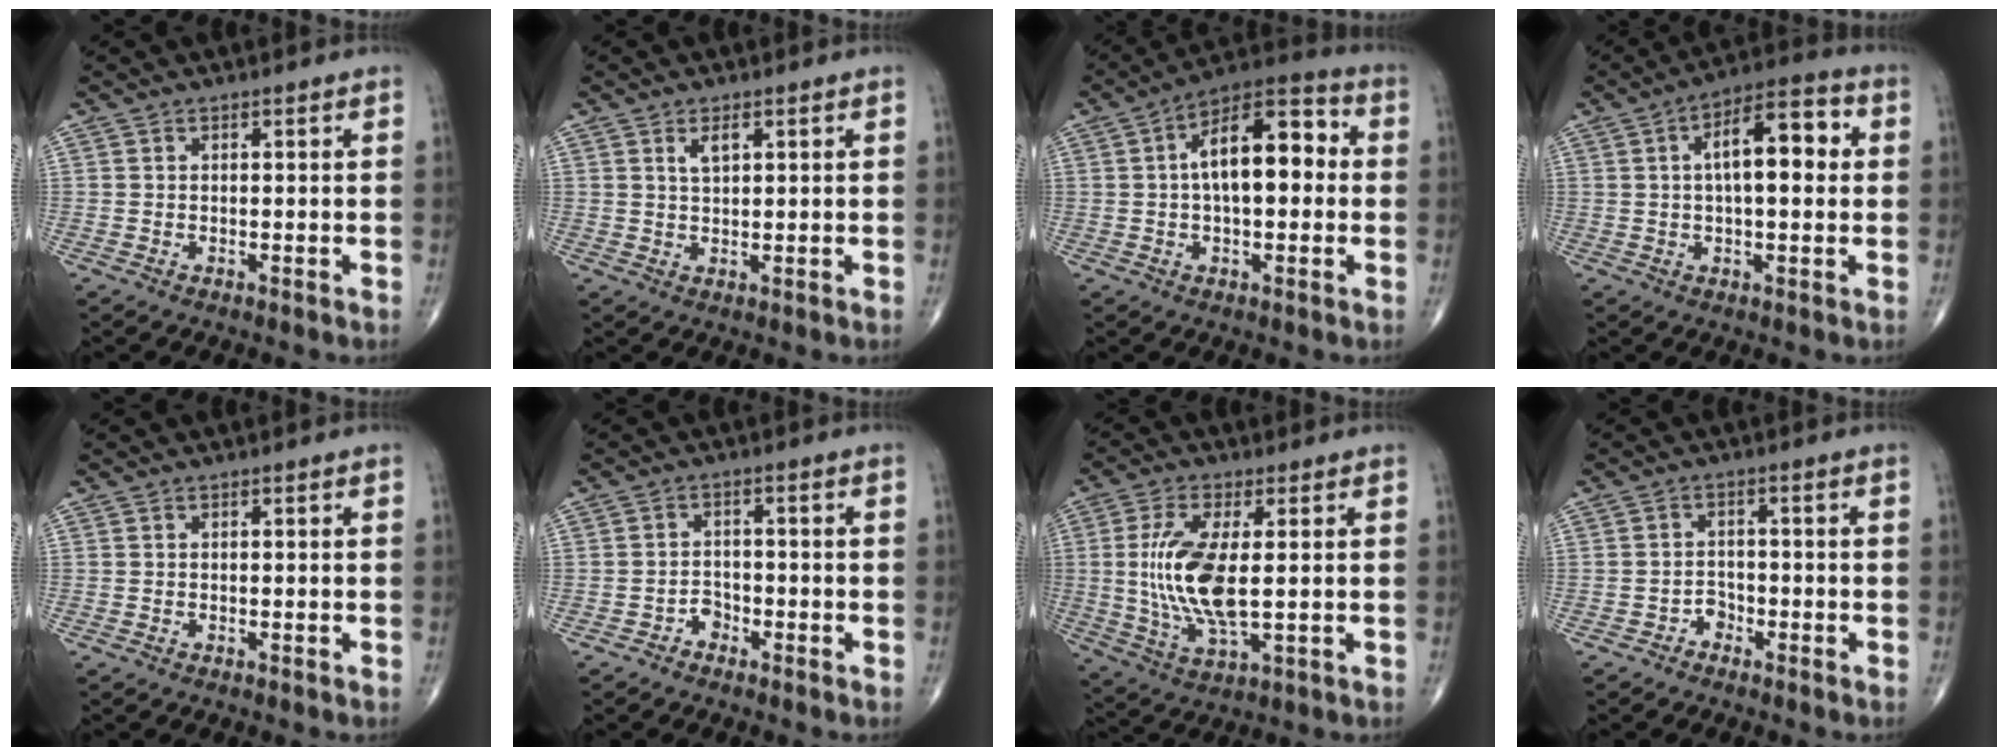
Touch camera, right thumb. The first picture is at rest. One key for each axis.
{"total": 2.6, "fx": 1.3, "fy": 1.1, "fz": 2.0, "tx": -0.036, "ty": -0.004, "tz": 0.026}
{"total": 14.7, "fx": 1.6, "fy": 7.1, "fz": 12.8, "tx": -0.188, "ty": 0.035, "tz": 0.014}
{"total": 12.5, "fx": 2.2, "fy": 5.1, "fz": 11.2, "tx": -0.160, "ty": 0.024, "tz": 0.027}
{"total": 0.0}
{"total": 2.3, "fx": -1.5, "fy": 1.7, "fz": 0.6, "tx": 0.000, "ty": 0.013, "tz": -0.030}
{"total": 13.2, "fx": 0.7, "fy": 5.0, "fz": 12.2, "tx": -0.261, "ty": -0.015, "tz": 0.022}
{"total": 2.2, "fx": -1.4, "fy": 1.6, "fz": 0.4, "tx": 0.002, "ty": 0.012, "tz": -0.030}